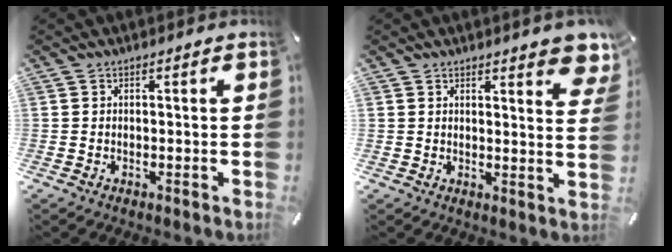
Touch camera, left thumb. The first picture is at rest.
{"total": 4.8, "force": [3.9, 1.8, 2.1], "torque": [-0.012, -0.028, 0.065]}